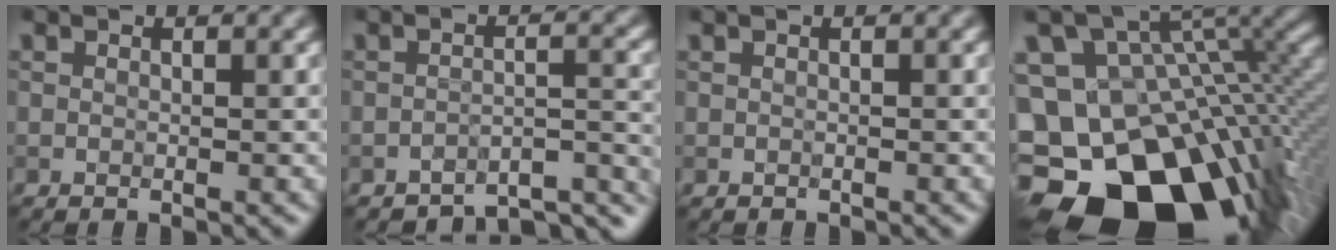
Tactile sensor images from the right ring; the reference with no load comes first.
{"total": 6.2, "force": [-5.8, 1.3, 1.6], "torque": [-0.014, -0.021, -0.072]}
{"total": 0.0}
{"total": 17.7, "force": [-6.2, 12.1, 11.4], "torque": [-0.200, -0.022, -0.071]}